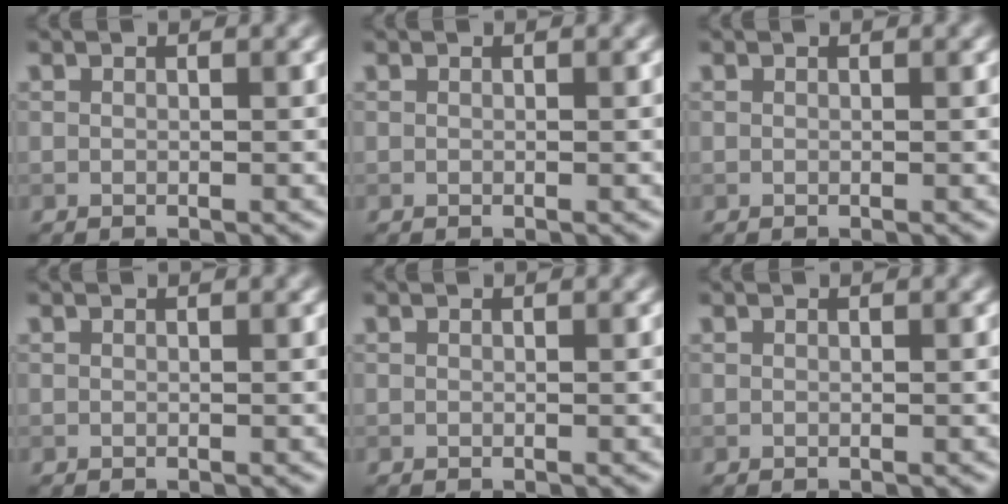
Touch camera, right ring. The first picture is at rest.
{"total": 0.0}
{"total": 0.0}
{"total": 0.0}
{"total": 0.0}
{"total": 0.0}